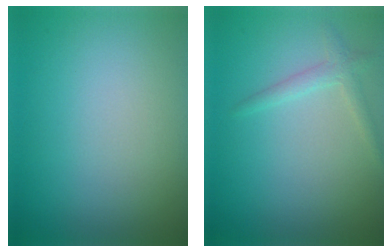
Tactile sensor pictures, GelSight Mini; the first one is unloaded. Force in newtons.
{"total": 1.6, "press": 1.6, "slide": 0.1}